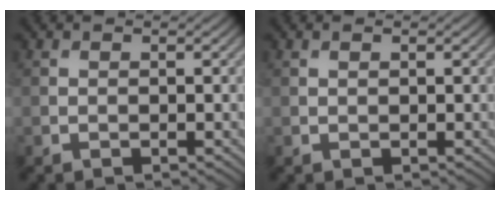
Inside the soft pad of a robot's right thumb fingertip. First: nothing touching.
{"total": 0.6, "force": [0.3, 0.2, 0.4], "torque": [-0.009, 0.001, 0.005]}